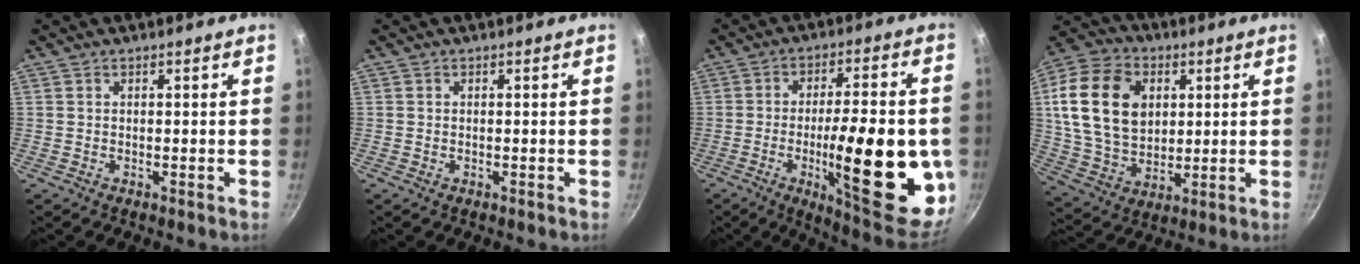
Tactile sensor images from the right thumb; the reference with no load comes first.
{"total": 0.0}
{"total": 25.0, "force": [-4.7, 7.4, 23.4], "torque": [-0.305, 0.003, -0.064]}
{"total": 19.5, "force": [4.2, 14.1, 12.8], "torque": [-0.219, -0.004, 0.079]}